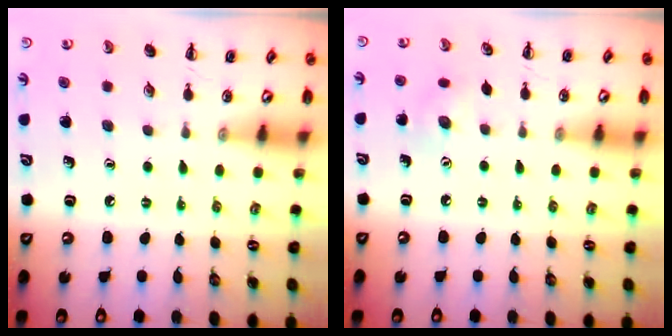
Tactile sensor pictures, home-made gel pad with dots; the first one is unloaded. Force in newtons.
{"total": 5.7, "press": 5.5, "slide": 1.4}